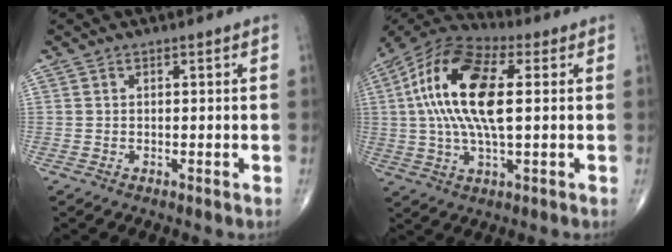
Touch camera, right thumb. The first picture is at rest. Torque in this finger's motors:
{"motor_torque": [0.70, 0.87, 1.91, 0.32, 0.78]}